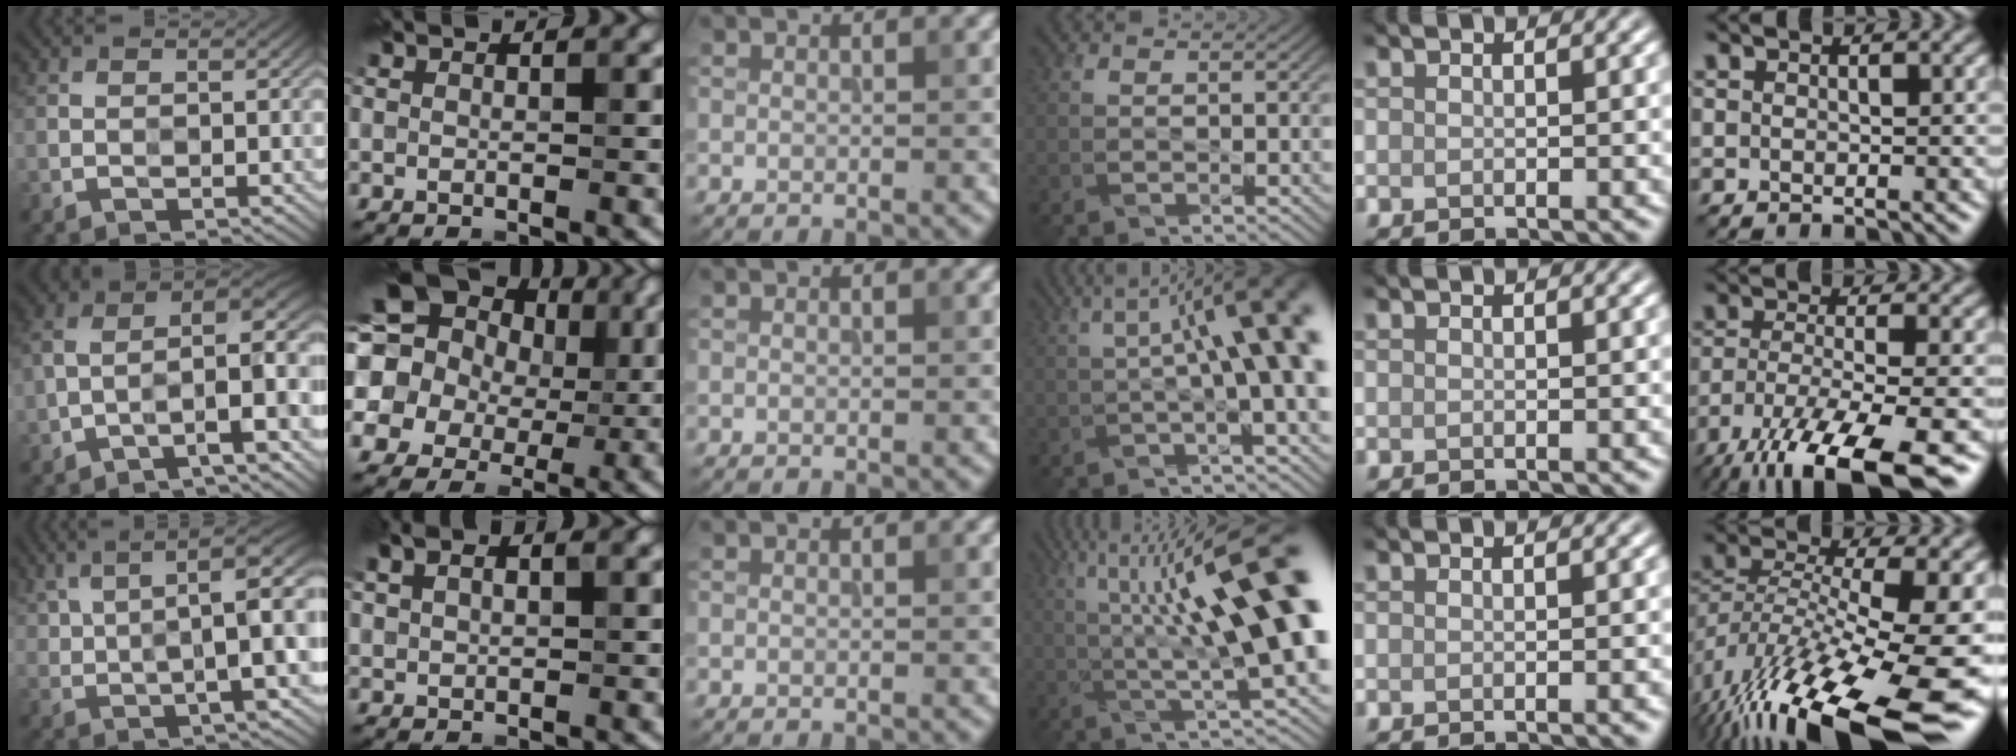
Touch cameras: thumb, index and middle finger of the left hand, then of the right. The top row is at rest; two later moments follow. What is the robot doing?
{"motion": "wipe", "object": "glass cup"}